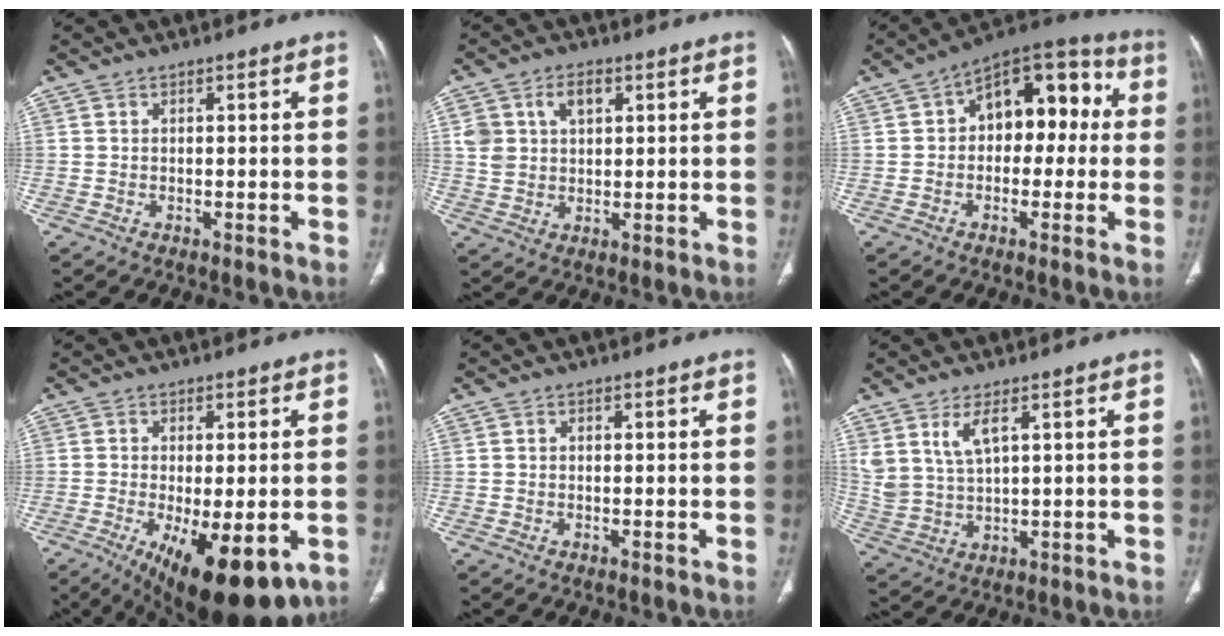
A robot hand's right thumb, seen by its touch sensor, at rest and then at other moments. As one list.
[{"total": 7.3, "force": [2.8, 5.0, 4.6], "torque": [-0.066, -0.001, 0.057]}, {"total": 14.4, "force": [1.7, 9.0, 11.1], "torque": [-0.102, 0.047, 0.012]}, {"total": 16.6, "force": [-6.9, 6.4, 13.7], "torque": [-0.187, -0.019, -0.089]}, {"total": 0.0}, {"total": 6.3, "force": [3.3, 2.5, 4.8], "torque": [-0.102, -0.018, 0.081]}]